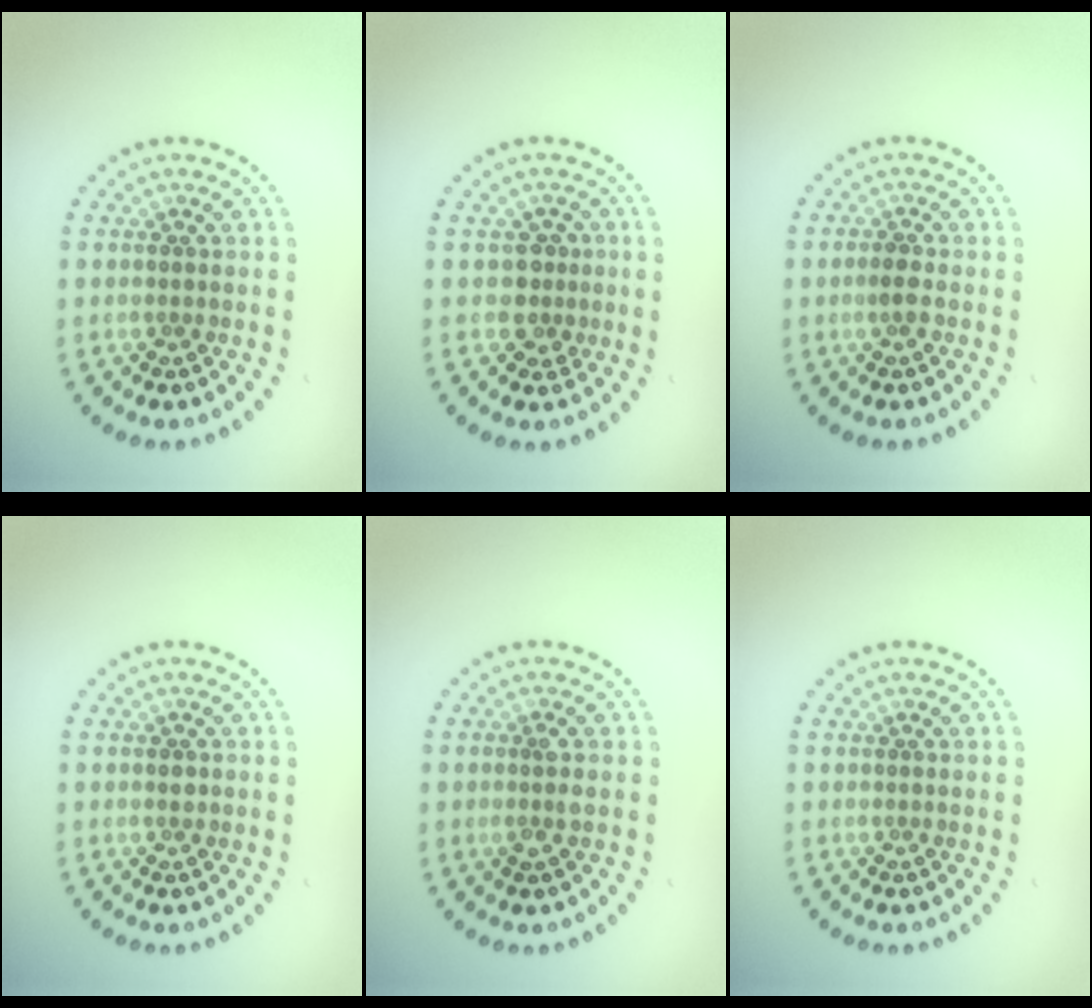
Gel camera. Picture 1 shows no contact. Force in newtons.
{"total": 2.1, "press": 1.7, "slide": 1.2}
{"total": 1.1, "press": 1.1, "slide": 0.2}
{"total": 0.9, "press": 0.9, "slide": 0.0}
{"total": 1.1, "press": 1.0, "slide": 0.4}
{"total": 0.0}